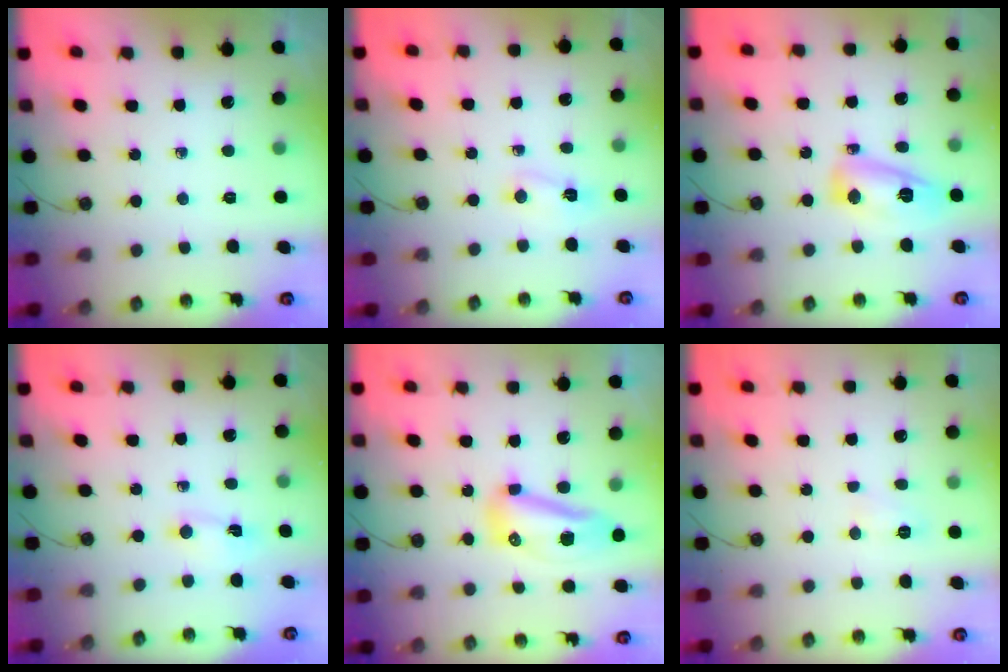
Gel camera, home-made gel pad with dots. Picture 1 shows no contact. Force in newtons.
{"total": 2.4, "press": 2.1, "slide": 1.1}
{"total": 11.0, "press": 11.0, "slide": 1.2}
{"total": 1.1, "press": 1.0, "slide": 0.5}
{"total": 21.3, "press": 14.3, "slide": 15.7}
{"total": 4.9, "press": 4.9, "slide": 0.7}